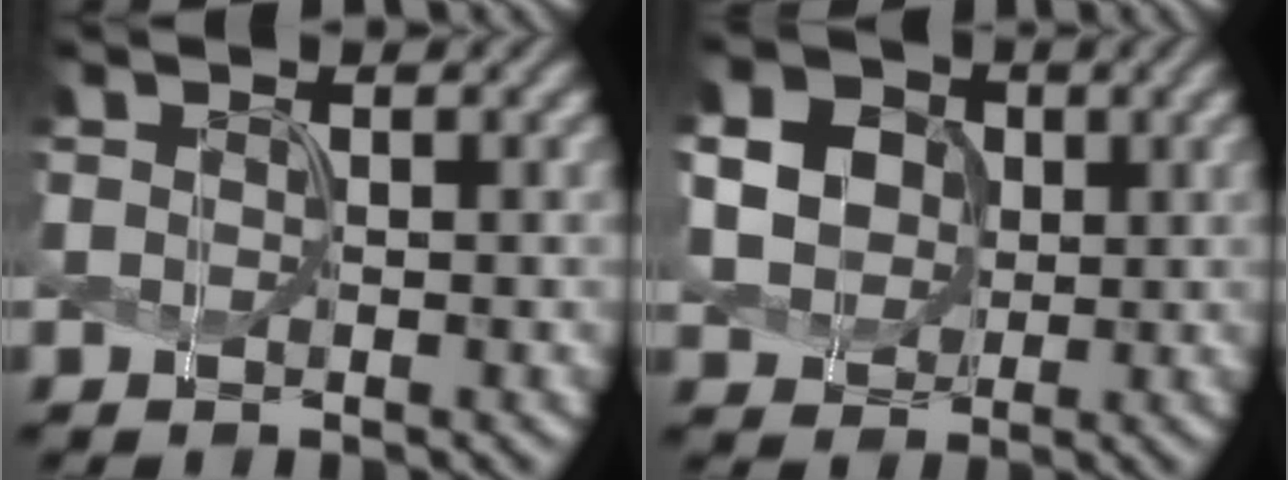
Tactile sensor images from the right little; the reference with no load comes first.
{"total": 9.8, "force": [3.0, 8.2, 4.6], "torque": [-0.131, 0.035, 0.058]}